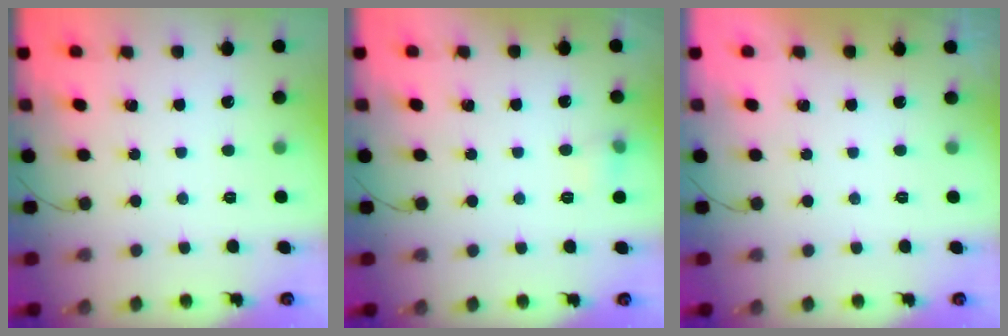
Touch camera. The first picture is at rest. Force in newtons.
{"total": 5.5, "press": 5.3, "slide": 1.4}
{"total": 0.0}